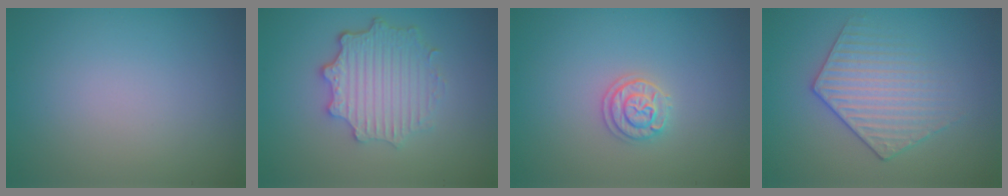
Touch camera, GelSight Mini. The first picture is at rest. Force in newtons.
{"total": 4.7, "press": 3.7, "slide": 2.9}
{"total": 2.1, "press": 2.0, "slide": 0.6}
{"total": 3.5, "press": 3.1, "slide": 1.5}